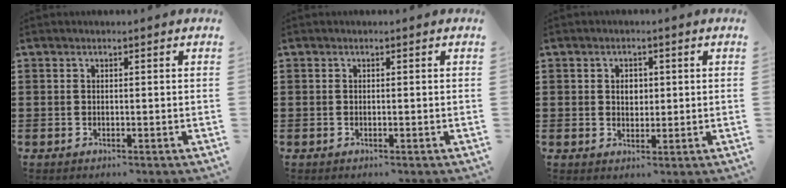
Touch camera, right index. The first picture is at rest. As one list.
[{"total": 0.0}, {"total": 2.1, "force": [0.3, 1.5, 1.4], "torque": [-0.024, 0.005, 0.003]}]